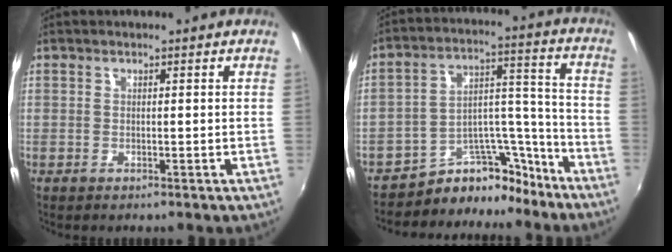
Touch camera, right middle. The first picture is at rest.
{"total": 11.5, "force": [-9.8, 5.4, 2.6], "torque": [-0.025, 0.072, -0.151]}